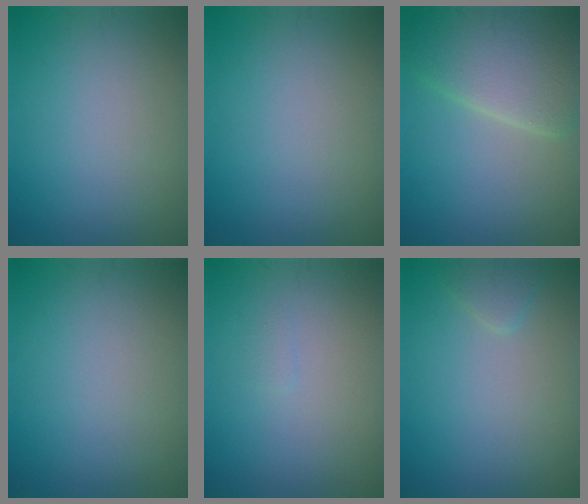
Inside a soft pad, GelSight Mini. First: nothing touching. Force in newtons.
{"total": 0.0}
{"total": 6.5, "press": 6.5, "slide": 0.2}
{"total": 0.0}
{"total": 0.5, "press": 0.5, "slide": 0.1}
{"total": 1.1, "press": 1.1, "slide": 0.1}